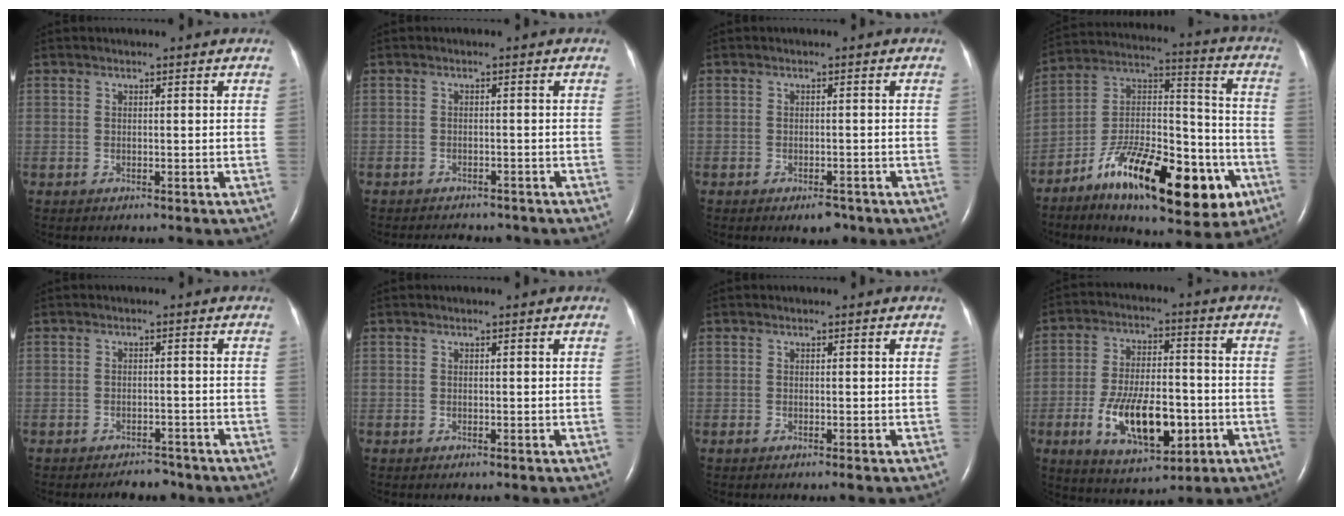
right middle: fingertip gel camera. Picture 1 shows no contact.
{"total": 6.5, "force": [-5.8, 2.3, 1.9], "torque": [-0.027, -0.001, -0.068]}
{"total": 2.4, "force": [-1.7, 1.0, 1.4], "torque": [-0.021, -0.001, -0.018]}
{"total": 23.6, "force": [-12.0, 8.3, 18.5], "torque": [-0.275, 0.016, -0.184]}
{"total": 3.0, "force": [-2.7, 1.1, 0.6], "torque": [-0.011, 0.001, -0.037]}
{"total": 0.0}
{"total": 0.6, "force": [-0.4, -0.1, 0.4], "torque": [-0.008, -0.001, -0.007]}
{"total": 13.8, "force": [-4.3, 5.8, 11.8], "torque": [-0.223, -0.002, -0.064]}